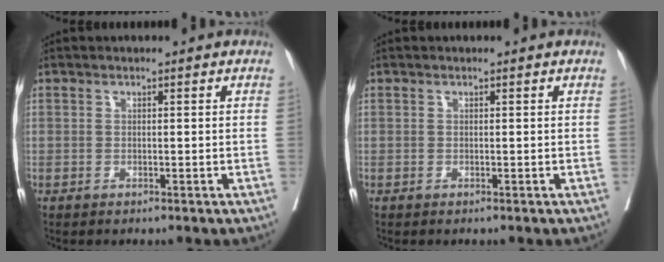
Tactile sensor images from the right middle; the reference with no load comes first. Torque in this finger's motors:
{"motor_torque": [-0.01, 0.01, -0.01, -0.01]}